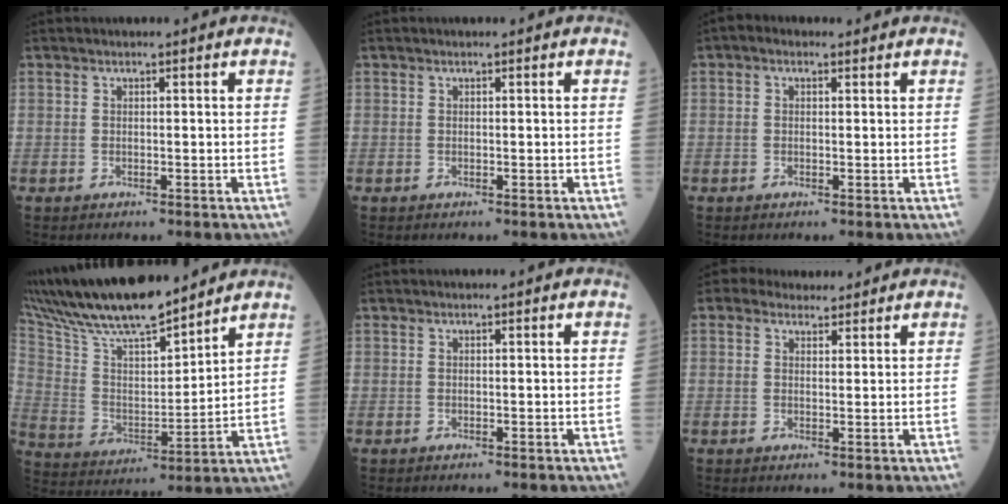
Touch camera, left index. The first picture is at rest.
{"total": 0.0}
{"total": 1.7, "force": [0.9, 1.1, 0.9], "torque": [-0.021, 0.016, 0.012]}
{"total": 20.1, "force": [17.3, 3.1, 9.7], "torque": [-0.191, 0.020, 0.314]}
{"total": 0.0}
{"total": 4.7, "force": [4.0, 2.3, 0.9], "torque": [-0.008, 0.016, 0.056]}